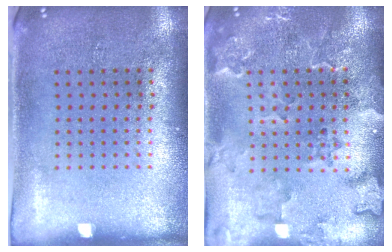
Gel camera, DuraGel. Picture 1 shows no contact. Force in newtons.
{"total": 2.3, "press": 2.1, "slide": 0.8}